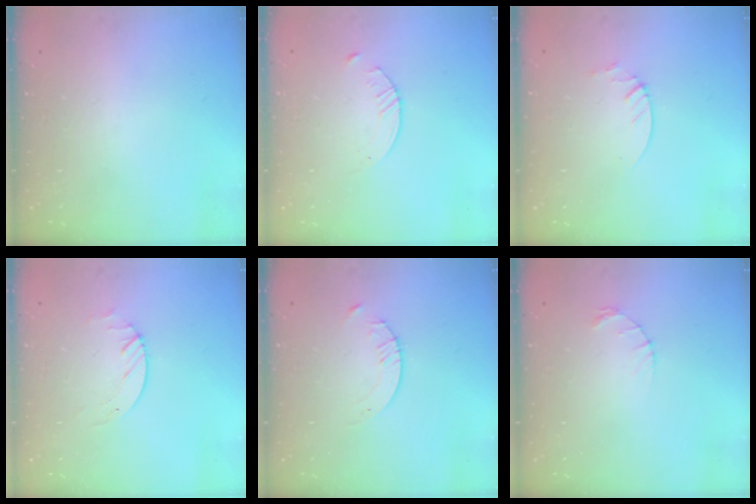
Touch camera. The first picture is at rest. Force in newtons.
{"total": 2.0, "press": 2.0, "slide": 0.3}
{"total": 1.9, "press": 1.9, "slide": 0.2}
{"total": 1.7, "press": 1.7, "slide": 0.2}
{"total": 2.1, "press": 2.1, "slide": 0.3}
{"total": 1.2, "press": 1.1, "slide": 0.2}